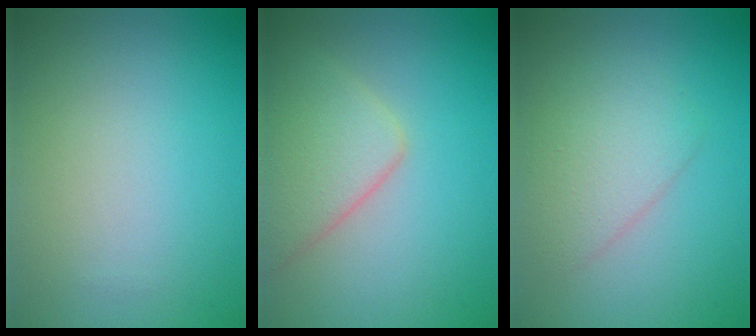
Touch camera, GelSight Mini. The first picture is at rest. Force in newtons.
{"total": 4.5, "press": 4.5, "slide": 0.2}
{"total": 3.0, "press": 3.0, "slide": 0.1}